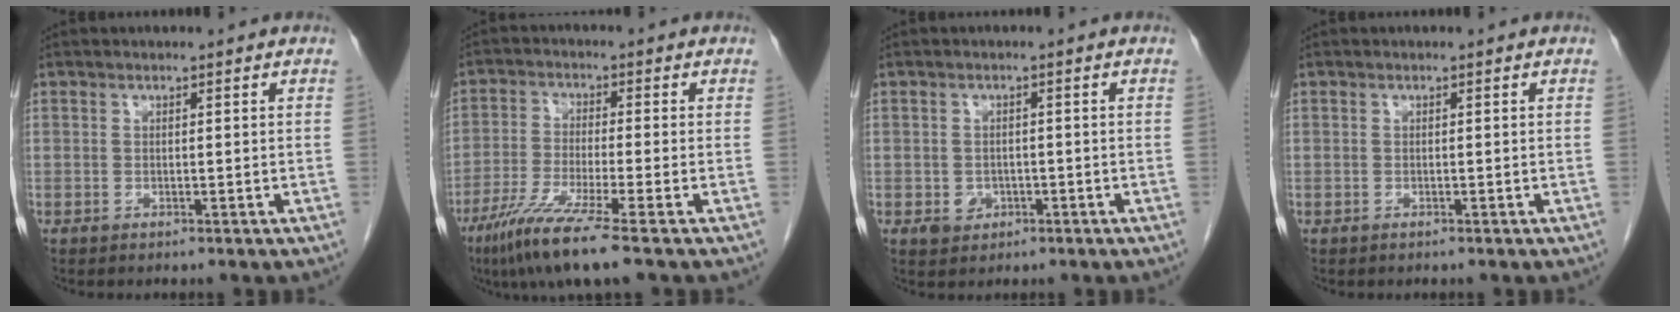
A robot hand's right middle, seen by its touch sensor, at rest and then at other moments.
{"total": 9.5, "force": [-6.2, -0.9, 7.2], "torque": [-0.143, -0.035, -0.117]}
{"total": 2.6, "force": [-0.8, 2.2, 0.9], "torque": [-0.011, 0.004, -0.004]}
{"total": 0.0}